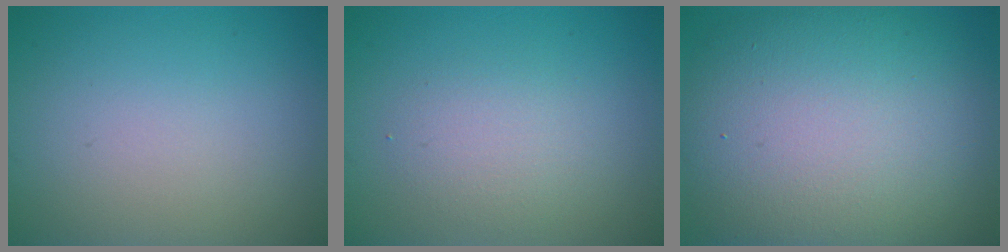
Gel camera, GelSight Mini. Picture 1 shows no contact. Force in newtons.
{"total": 2.2, "press": 2.2, "slide": 0.1}
{"total": 13.5, "press": 13.5, "slide": 0.6}